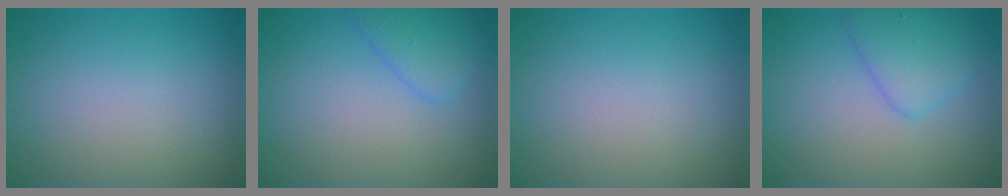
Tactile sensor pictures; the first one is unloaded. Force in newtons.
{"total": 2.4, "press": 2.4, "slide": 0.1}
{"total": 0.0}
{"total": 3.2, "press": 3.2, "slide": 0.1}